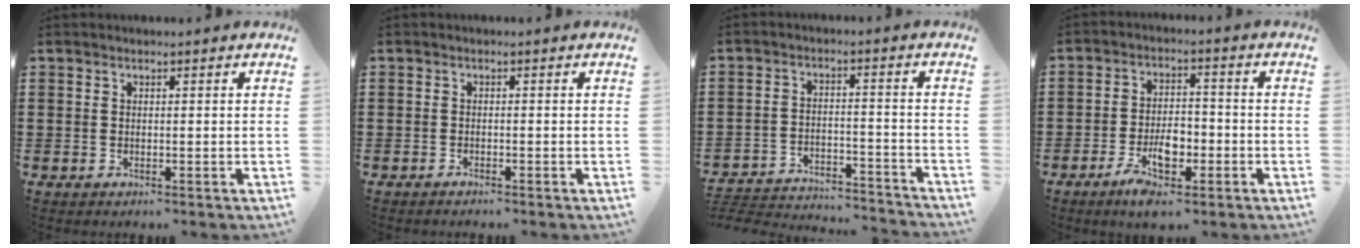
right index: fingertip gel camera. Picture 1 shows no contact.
{"total": 0.8, "force": [-0.8, 0.0, 0.0], "torque": [-0.002, -0.002, -0.016]}
{"total": 4.3, "force": [-4.3, 0.2, 0.8], "torque": [-0.025, -0.005, -0.091]}
{"total": 5.8, "force": [-2.9, 2.8, 4.2], "torque": [-0.083, 0.008, -0.055]}